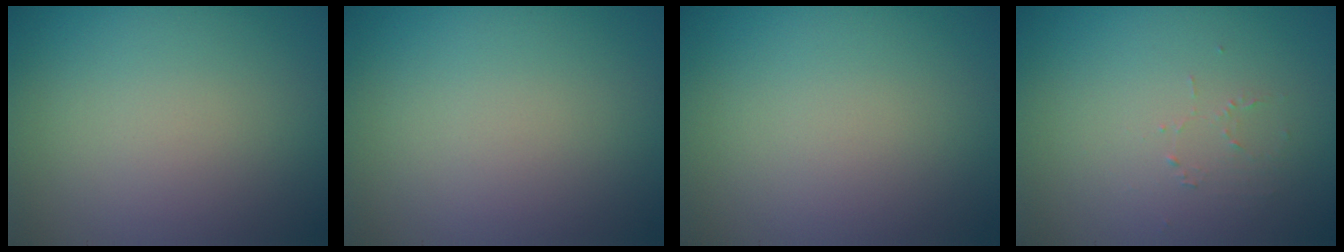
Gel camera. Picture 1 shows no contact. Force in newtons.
{"total": 0.0}
{"total": 0.0}
{"total": 0.7, "press": 0.4, "slide": 0.6}